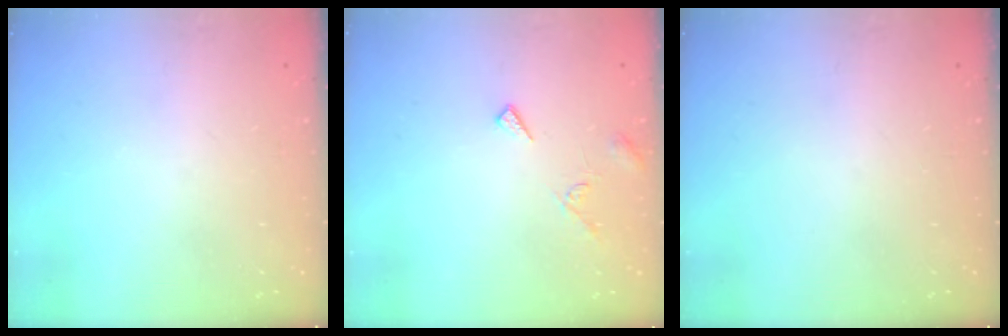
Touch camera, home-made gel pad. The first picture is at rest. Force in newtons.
{"total": 6.1, "press": 6.1, "slide": 0.4}
{"total": 0.0}